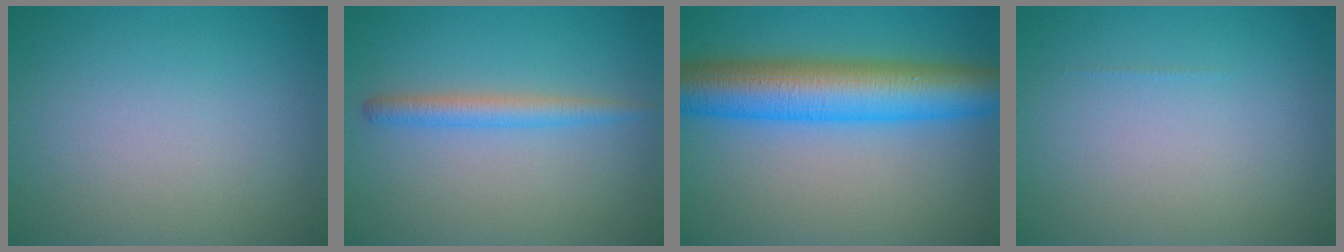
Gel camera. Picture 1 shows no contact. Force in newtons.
{"total": 2.2, "press": 2.2, "slide": 0.2}
{"total": 9.7, "press": 9.7, "slide": 0.1}
{"total": 0.0}